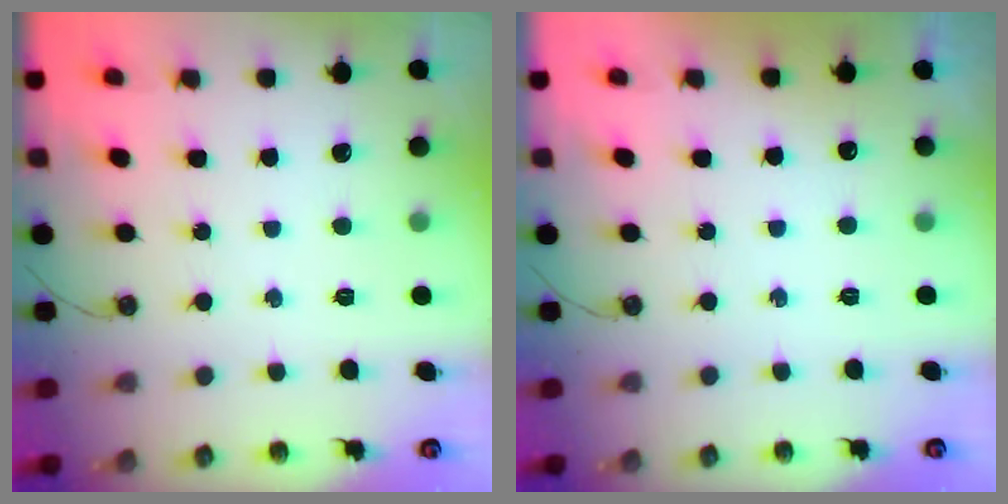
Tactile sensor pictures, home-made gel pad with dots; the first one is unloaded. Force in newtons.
{"total": 12.3, "press": 2.1, "slide": 12.1}